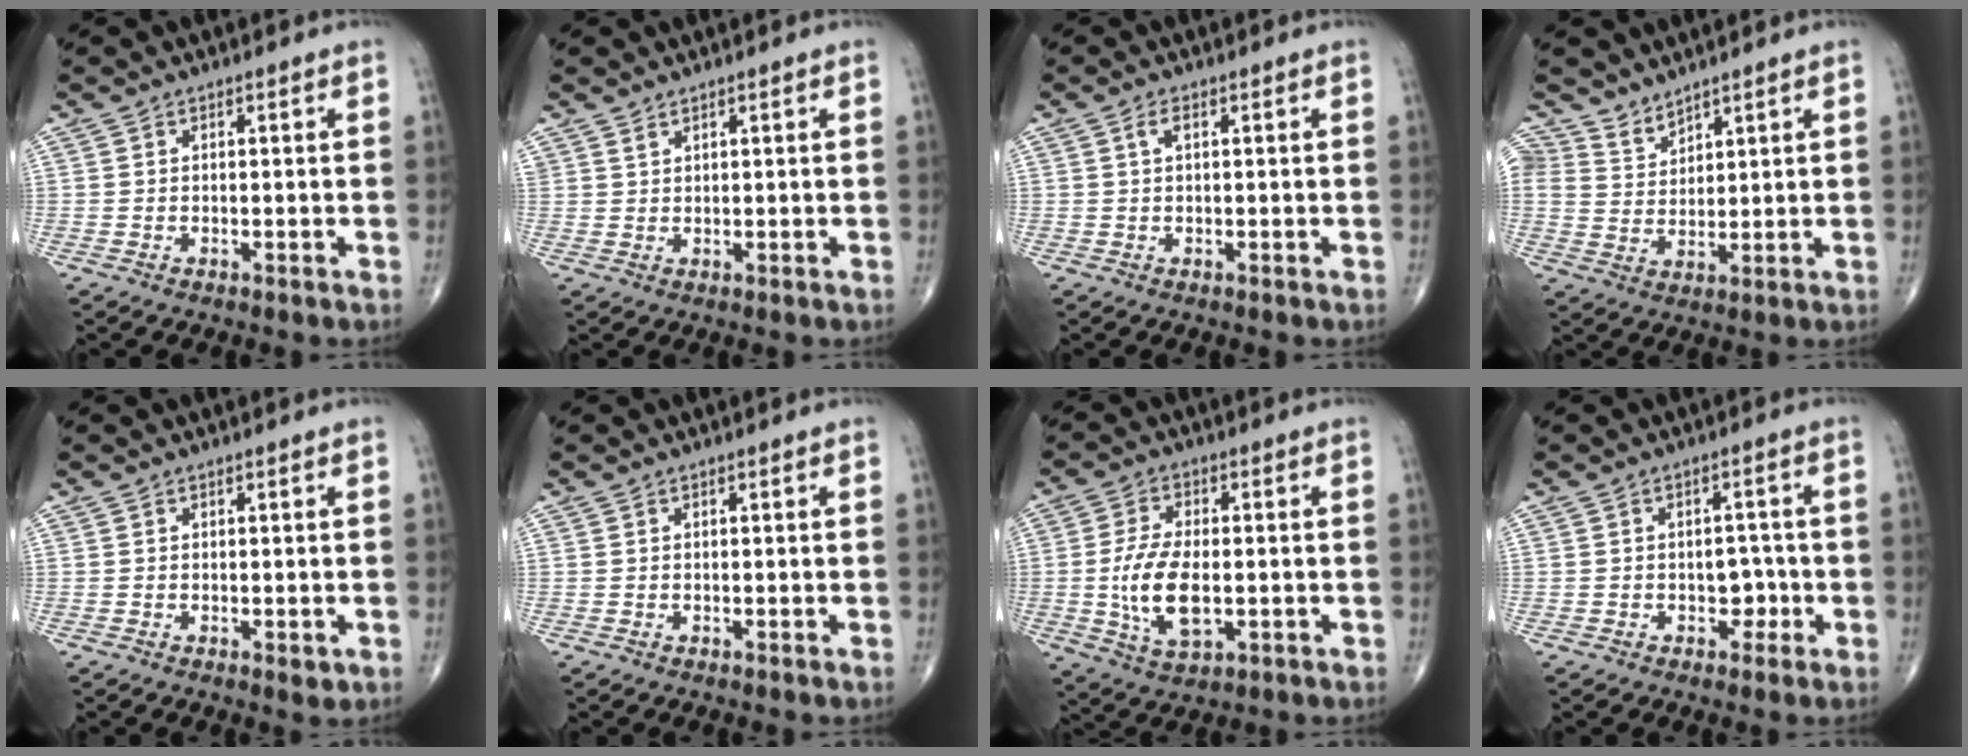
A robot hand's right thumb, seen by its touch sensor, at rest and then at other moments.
{"total": 1.0, "force": [1.0, 0.3, 0.2], "torque": [0.005, -0.009, 0.018]}
{"total": 1.6, "force": [0.5, 0.7, 1.4], "torque": [-0.030, 0.005, 0.010]}
{"total": 4.1, "force": [3.7, 1.8, 0.0], "torque": [0.022, -0.035, 0.078]}
{"total": 1.4, "force": [-0.4, 0.7, 1.2], "torque": [-0.009, -0.002, -0.005]}
{"total": 0.0}
{"total": 11.1, "force": [-1.3, 5.6, 9.5], "torque": [-0.185, -0.004, -0.020]}
{"total": 3.5, "force": [-1.1, 2.6, 2.1], "torque": [-0.004, 0.013, -0.015]}